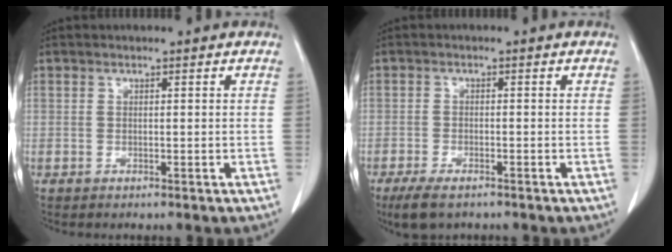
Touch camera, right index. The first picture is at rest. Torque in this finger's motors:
{"motor_torque": [0.32, -0.28, 0.19, 0.04]}